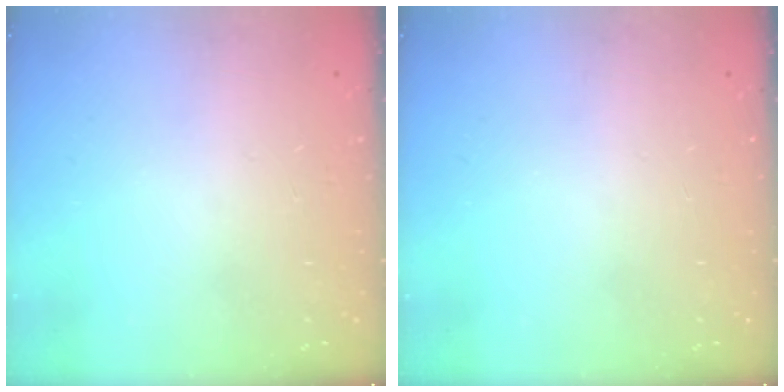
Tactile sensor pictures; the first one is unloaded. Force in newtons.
{"total": 0.0}